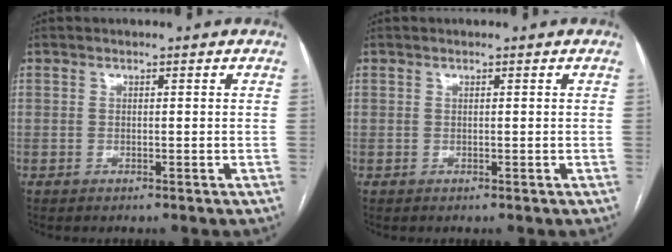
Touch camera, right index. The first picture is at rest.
{"total": 0.0}